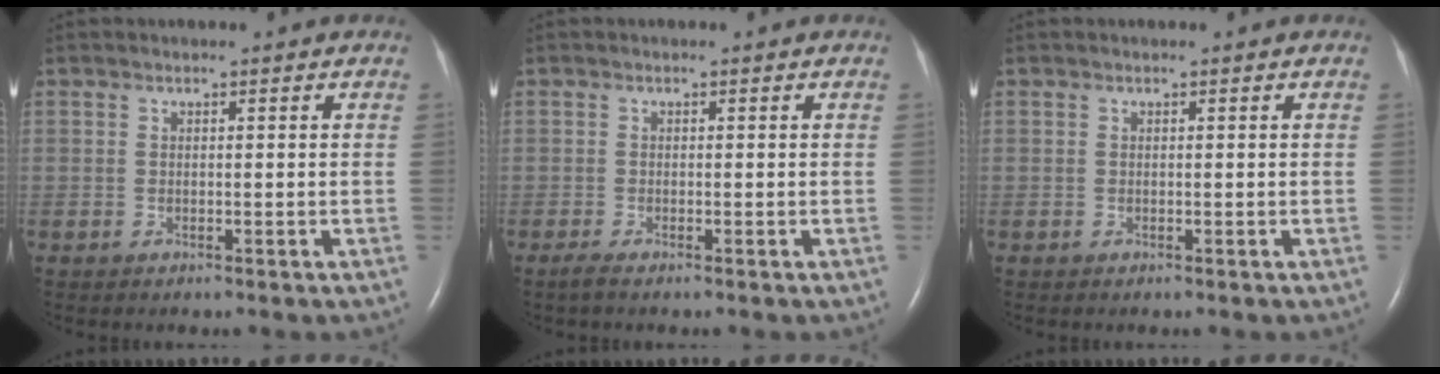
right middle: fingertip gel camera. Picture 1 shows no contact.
{"total": 0.9, "force": [-0.7, -0.1, 0.6], "torque": [-0.022, -0.005, -0.018]}
{"total": 0.0}